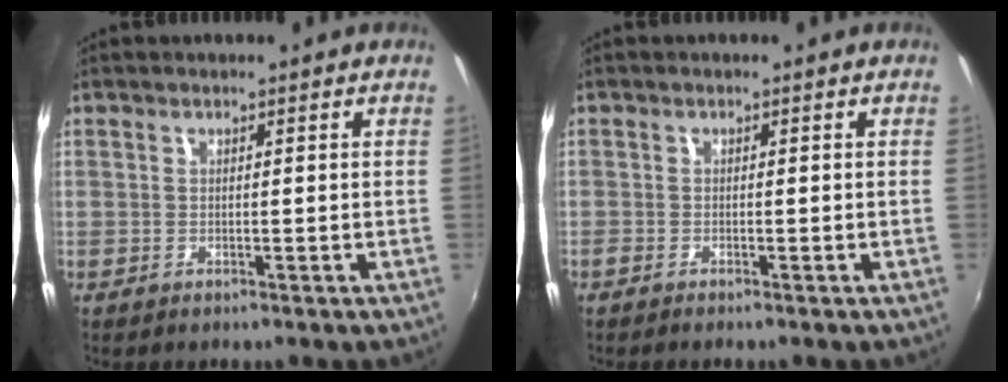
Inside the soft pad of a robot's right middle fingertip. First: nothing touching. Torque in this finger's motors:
{"motor_torque": [-0.31, 0.21, 0.06, -0.01]}